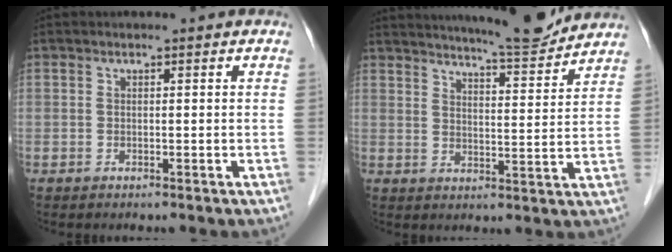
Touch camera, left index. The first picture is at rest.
{"total": 11.0, "force": [10.3, 0.1, 3.7], "torque": [-0.058, -0.011, 0.140]}